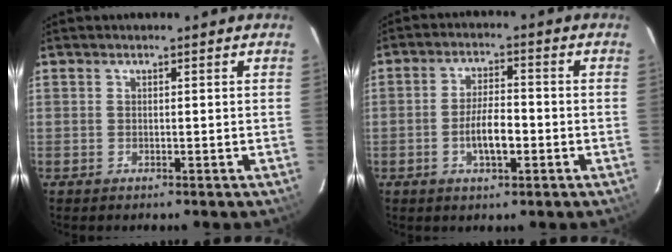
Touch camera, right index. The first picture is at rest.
{"total": 6.3, "force": [-2.1, 2.2, 5.5], "torque": [-0.106, 0.001, -0.033]}